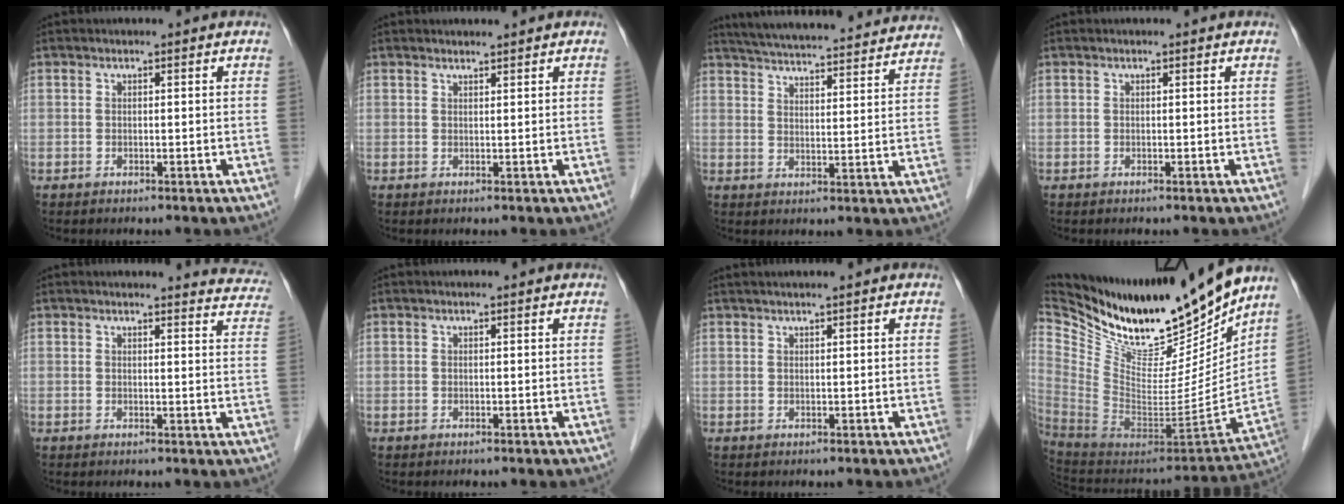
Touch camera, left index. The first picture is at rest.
{"total": 1.0, "force": [1.0, 0.1, 0.2], "torque": [-0.007, 0.003, 0.019]}
{"total": 27.0, "force": [25.2, 3.2, 9.3], "torque": [-0.154, -0.014, 0.324]}
{"total": 0.0}
{"total": 9.0, "force": [8.9, 1.2, 0.8], "torque": [0.020, -0.038, 0.064]}
{"total": 0.9, "force": [0.9, 0.1, 0.3], "torque": [-0.008, 0.009, 0.011]}
{"total": 3.2, "force": [2.6, -0.3, 1.7], "torque": [-0.019, 0.025, 0.045]}
{"total": 24.5, "force": [20.8, 6.3, 11.3], "torque": [-0.216, -0.049, 0.350]}